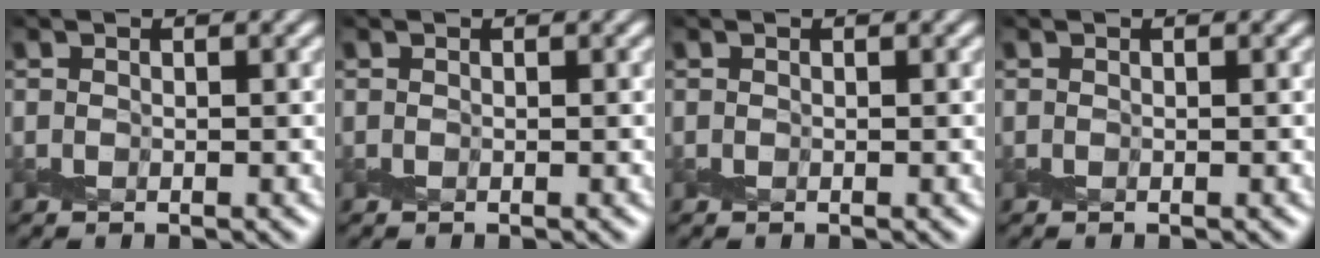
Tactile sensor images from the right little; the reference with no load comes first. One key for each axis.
{"total": 0.0}
{"total": 0.0}
{"total": 0.0}